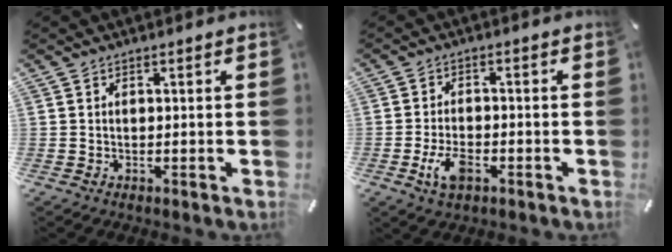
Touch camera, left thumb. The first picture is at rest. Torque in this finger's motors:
{"motor_torque": [-0.05, 0.14, 0.09, 0.03, 0.05]}